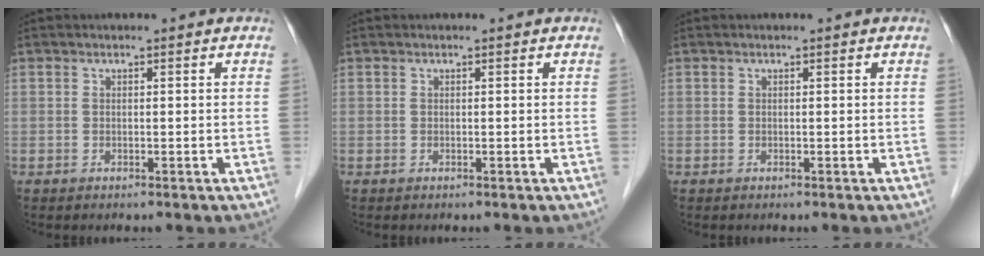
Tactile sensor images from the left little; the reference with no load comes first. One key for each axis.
{"total": 0.0}
{"total": 0.0}